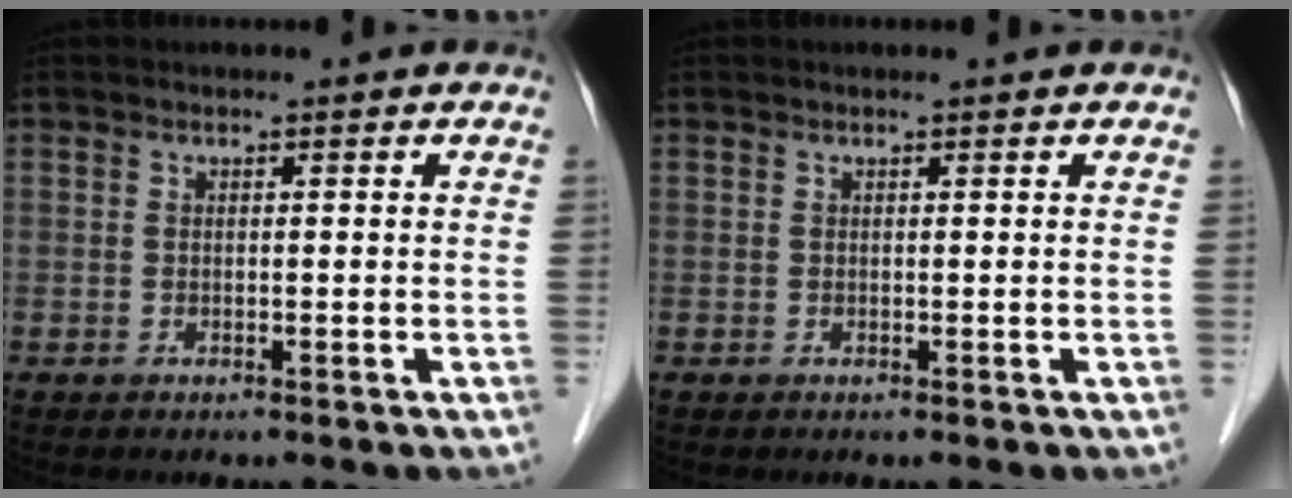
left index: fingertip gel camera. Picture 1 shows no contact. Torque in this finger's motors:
{"motor_torque": [0.14, 0.23, 0.00, -0.01]}